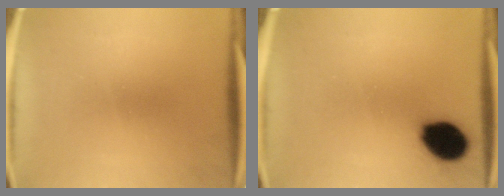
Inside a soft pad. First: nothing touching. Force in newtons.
{"total": 11.6}